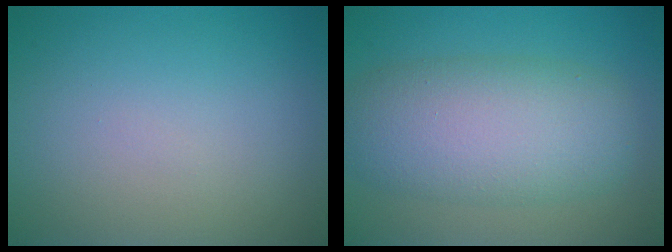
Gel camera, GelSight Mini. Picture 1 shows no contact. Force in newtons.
{"total": 7.8, "press": 7.8, "slide": 0.4}